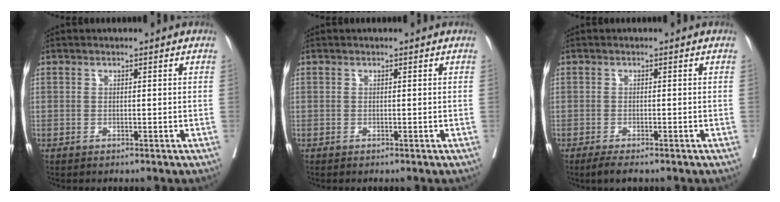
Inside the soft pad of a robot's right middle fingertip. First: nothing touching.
{"total": 0.0}
{"total": 2.7, "force": [-2.0, 0.6, 1.7], "torque": [-0.026, -0.007, -0.031]}